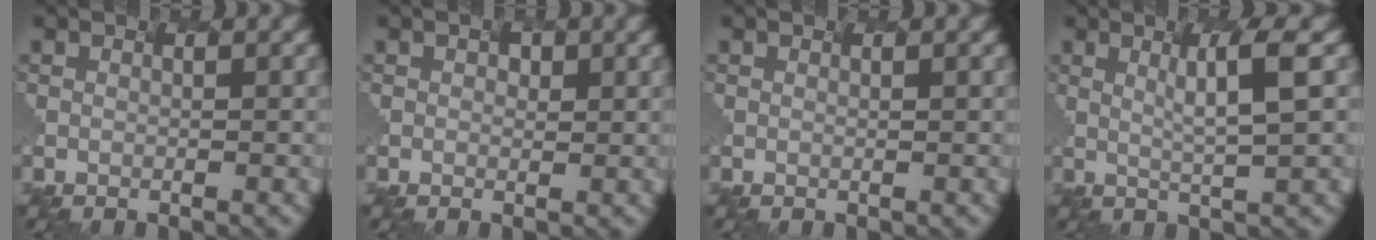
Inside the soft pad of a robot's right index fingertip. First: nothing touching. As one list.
[{"total": 0.9, "force": [-0.2, -0.5, -0.7], "torque": [-0.004, -0.007, 0.023]}, {"total": 0.0}, {"total": 2.6, "force": [0.5, -0.9, 2.4], "torque": [-0.073, -0.007, 0.042]}]